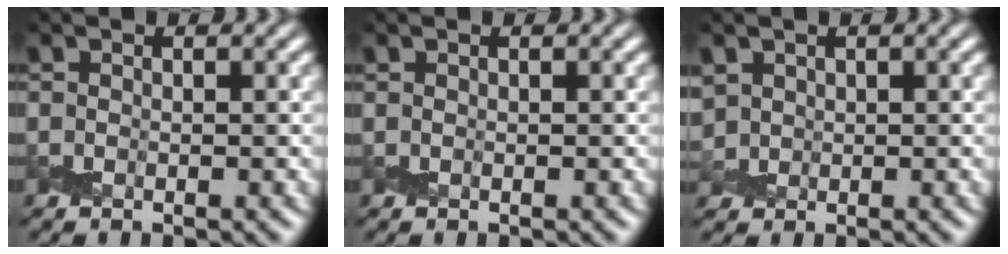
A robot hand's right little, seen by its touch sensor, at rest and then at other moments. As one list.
[{"total": 0.0}, {"total": 1.2, "force": [0.6, 1.1, 0.1], "torque": [-0.006, -0.001, 0.014]}]